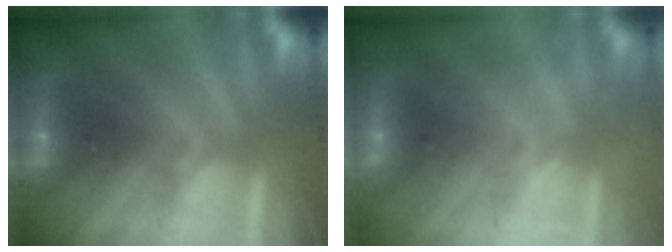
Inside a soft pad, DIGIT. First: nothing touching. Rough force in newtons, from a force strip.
{"total": 2.4}